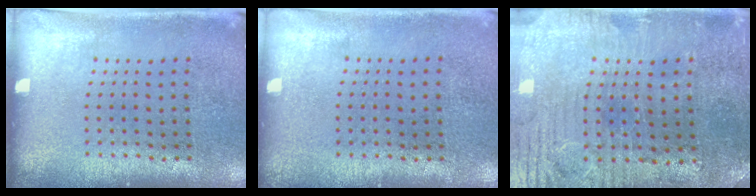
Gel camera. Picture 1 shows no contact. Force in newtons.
{"total": 0.0}
{"total": 1.5, "press": 1.3, "slide": 0.6}